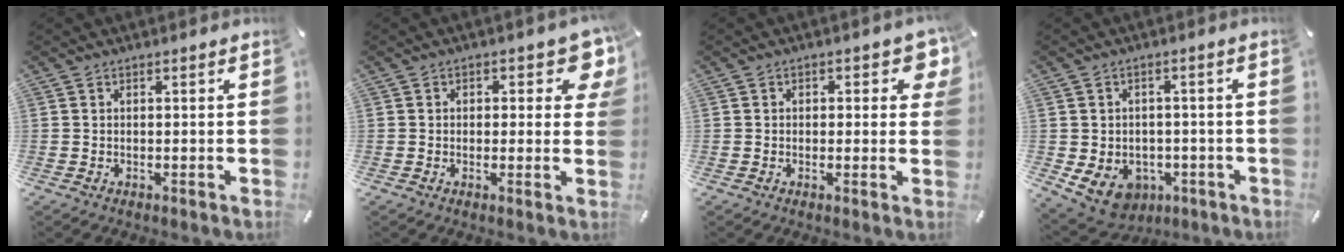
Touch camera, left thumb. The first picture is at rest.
{"total": 6.0, "force": [2.3, 3.5, 4.3], "torque": [-0.038, -0.009, 0.032]}
{"total": 4.5, "force": [1.3, 2.7, 3.4], "torque": [-0.028, -0.003, 0.014]}
{"total": 8.2, "force": [-2.9, 6.8, 3.5], "torque": [-0.076, 0.007, -0.052]}